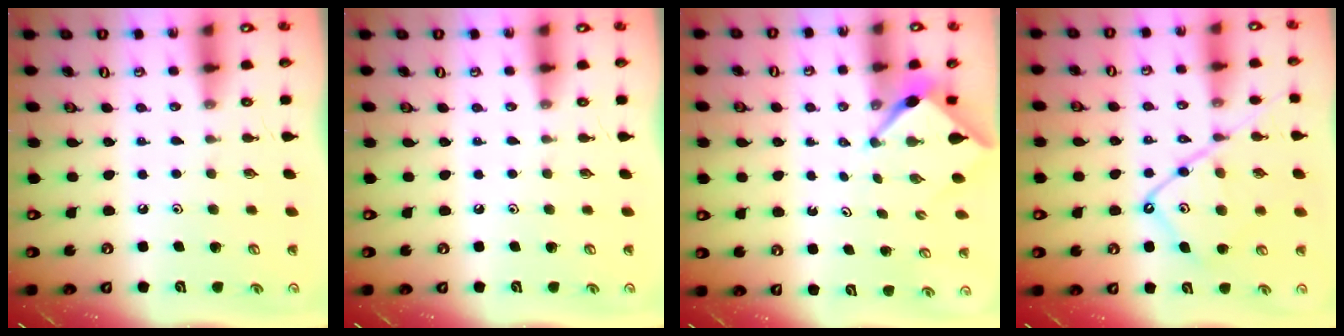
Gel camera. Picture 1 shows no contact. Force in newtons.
{"total": 0.0}
{"total": 2.5, "press": 2.5, "slide": 0.3}
{"total": 14.0, "press": 13.9, "slide": 1.3}